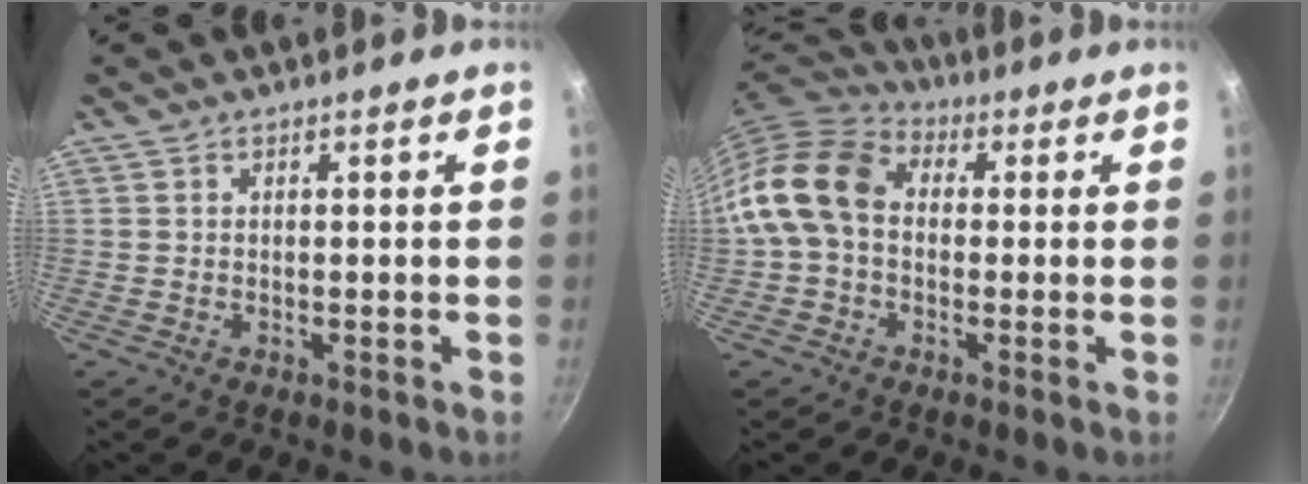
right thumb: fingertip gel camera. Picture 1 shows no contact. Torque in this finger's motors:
{"motor_torque": [0.31, 1.11, 0.24, -0.21, 0.17]}